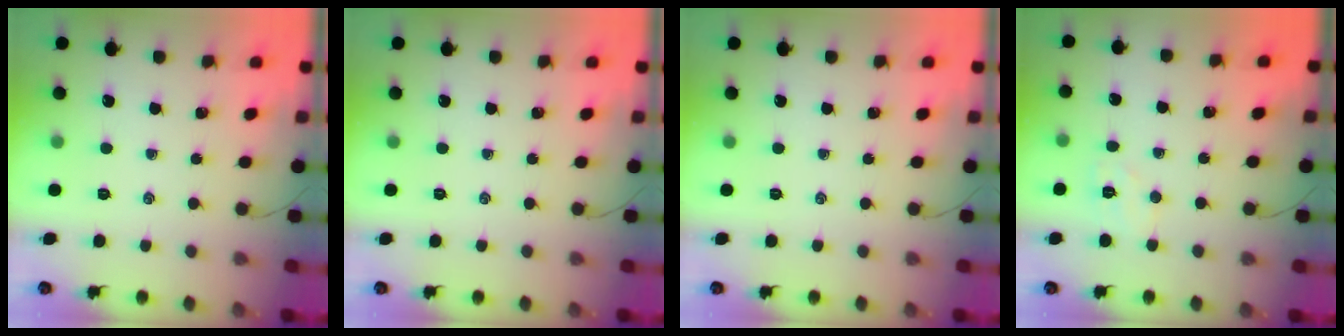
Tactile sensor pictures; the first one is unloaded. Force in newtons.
{"total": 0.0}
{"total": 0.0}
{"total": 5.8, "press": 5.7, "slide": 1.1}